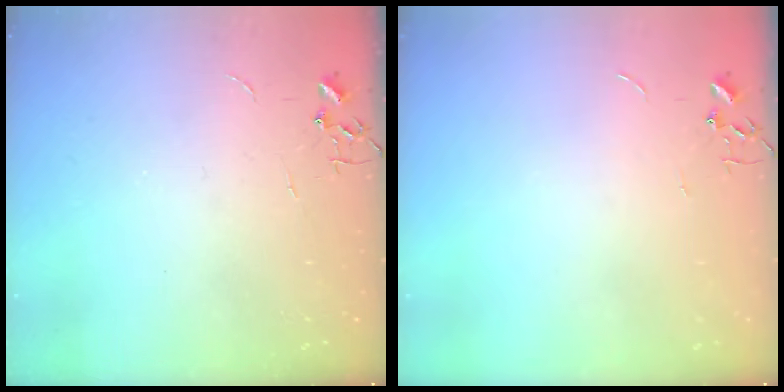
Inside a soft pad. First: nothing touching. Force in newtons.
{"total": 0.0}